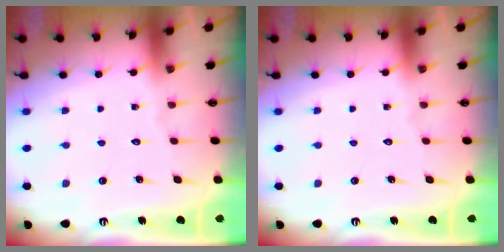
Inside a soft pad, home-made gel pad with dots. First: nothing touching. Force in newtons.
{"total": 0.0}